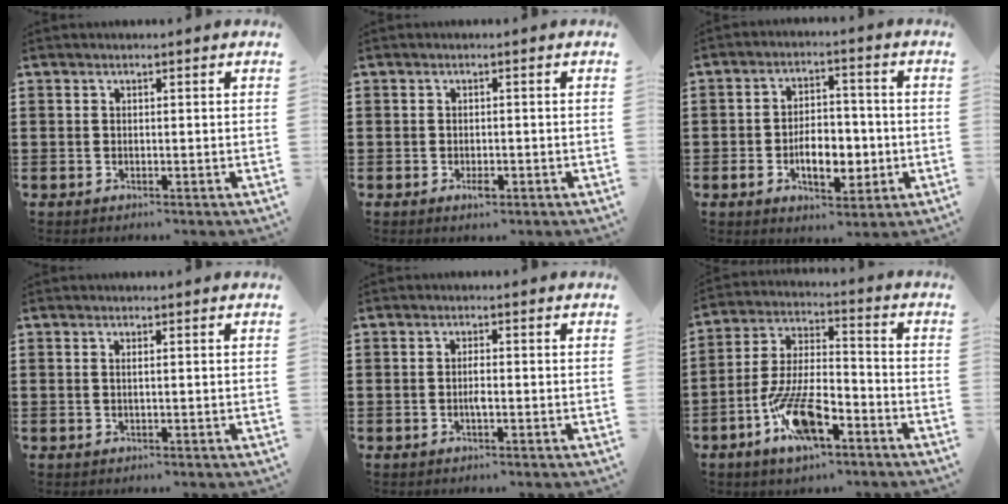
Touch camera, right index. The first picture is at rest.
{"total": 1.4, "force": [-0.6, 0.6, 1.1], "torque": [-0.022, -0.003, -0.011]}
{"total": 8.0, "force": [-2.2, 4.5, 6.2], "torque": [-0.099, 0.007, -0.042]}
{"total": 0.7, "force": [0.1, 0.0, 0.7], "torque": [-0.014, -0.002, 0.002]}
{"total": 1.7, "force": [-0.4, 0.4, 1.6], "torque": [-0.041, -0.001, -0.011]}
{"total": 11.7, "force": [-6.1, 4.1, 9.1], "torque": [-0.193, 0.006, -0.112]}